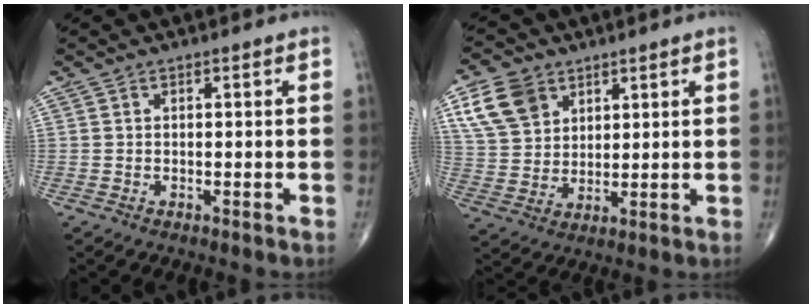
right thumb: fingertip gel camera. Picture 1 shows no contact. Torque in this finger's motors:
{"motor_torque": [-0.74, 0.83, 0.04, 0.00, 0.02]}